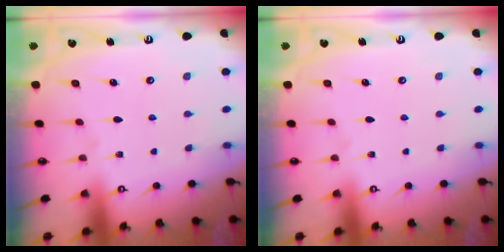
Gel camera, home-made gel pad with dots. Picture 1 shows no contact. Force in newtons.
{"total": 0.0}